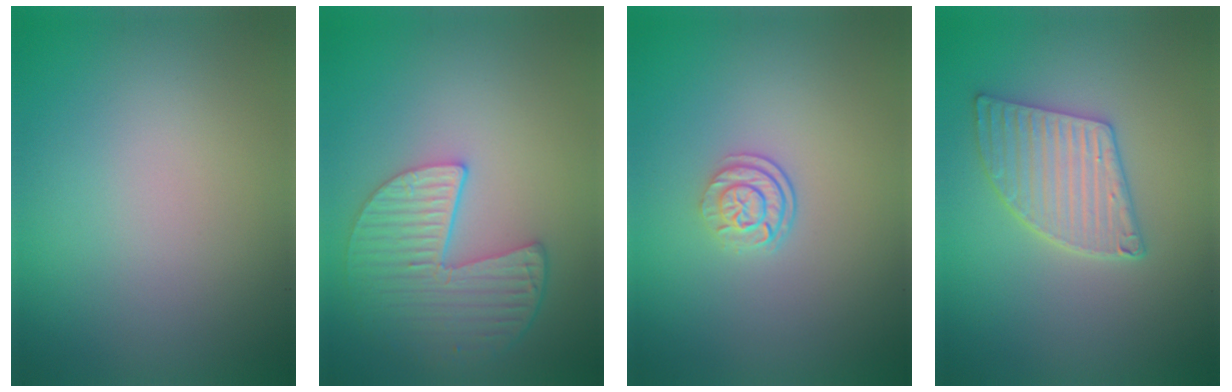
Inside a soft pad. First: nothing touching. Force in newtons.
{"total": 5.3, "press": 4.4, "slide": 3.0}
{"total": 2.4, "press": 1.8, "slide": 1.6}
{"total": 4.1, "press": 3.6, "slide": 1.8}